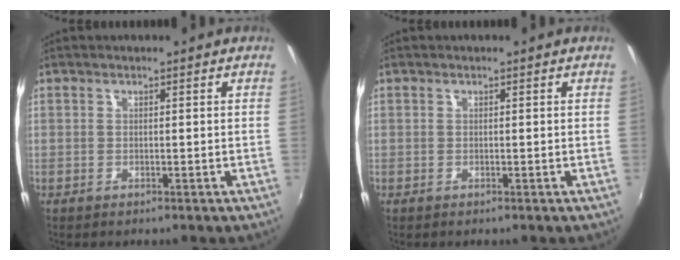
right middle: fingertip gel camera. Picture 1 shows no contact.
{"total": 0.0}